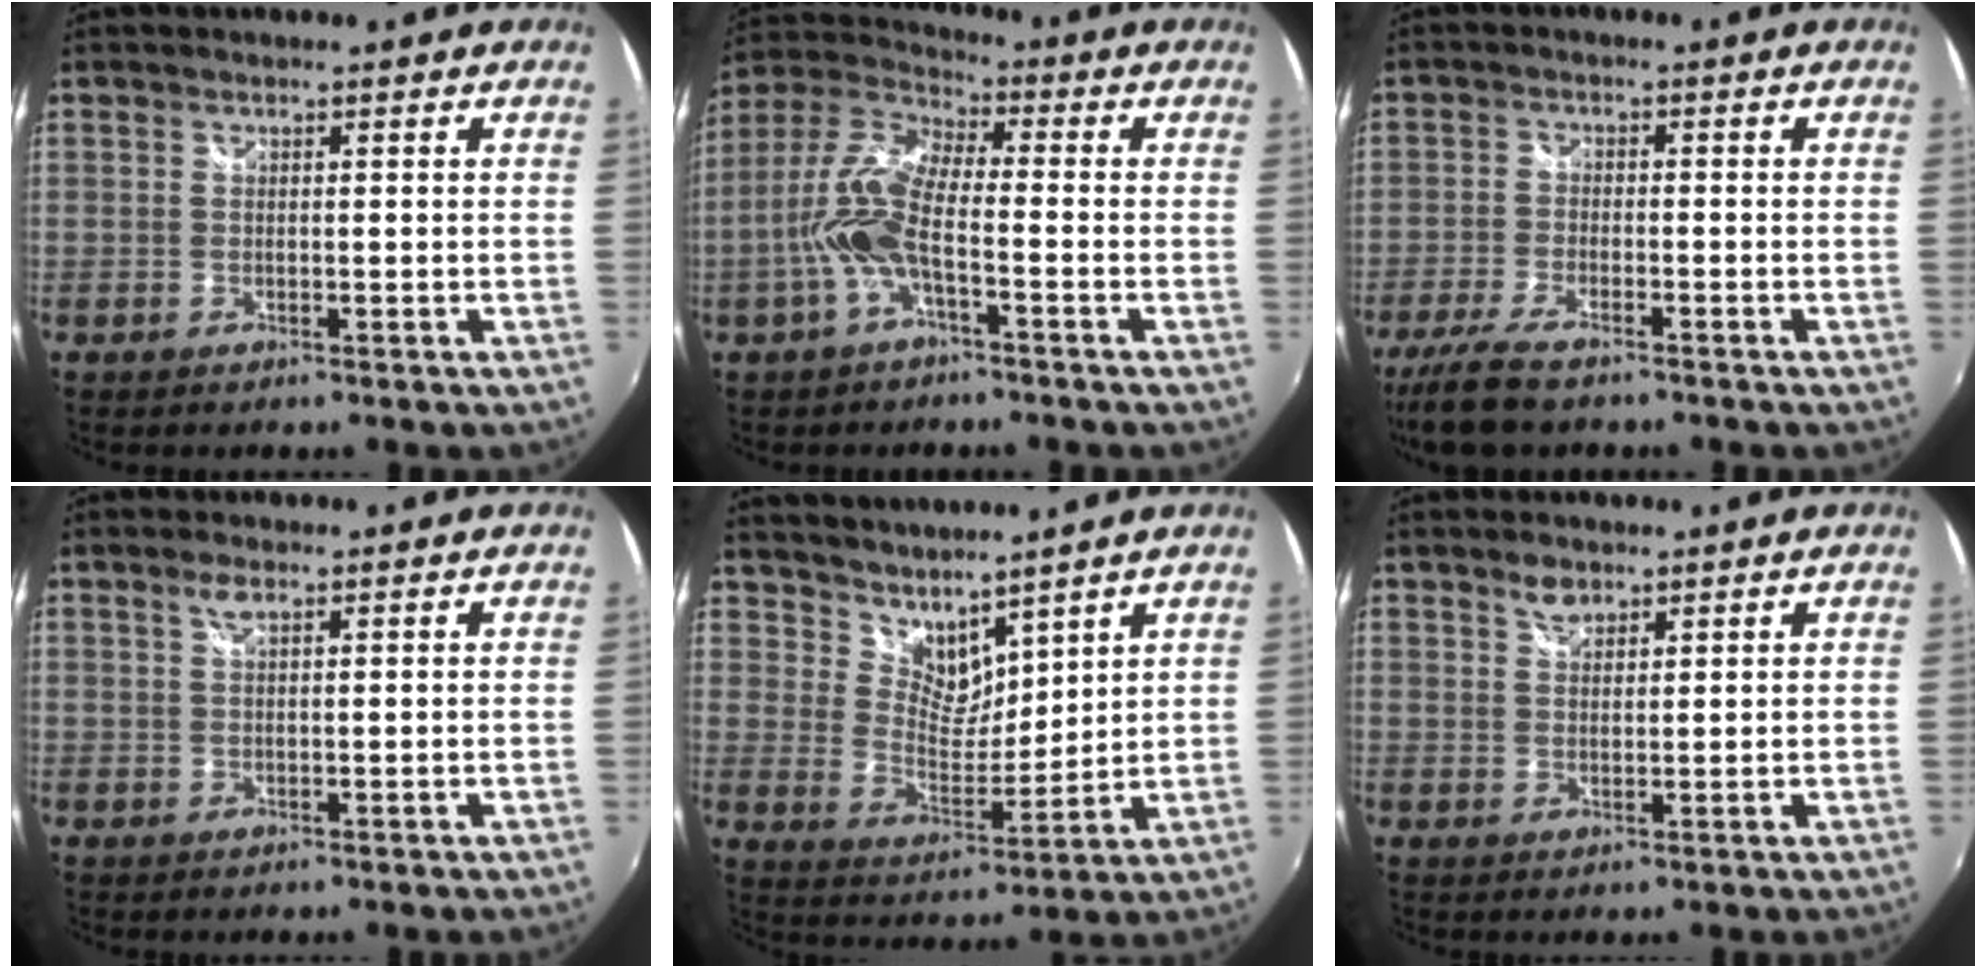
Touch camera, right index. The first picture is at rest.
{"total": 10.4, "force": [-3.2, 2.8, 9.5], "torque": [-0.210, 0.004, -0.065]}
{"total": 8.6, "force": [-6.8, 2.3, 4.7], "torque": [-0.123, -0.024, -0.128]}
{"total": 1.7, "force": [1.0, 0.5, 1.3], "torque": [-0.023, 0.003, 0.016]}
{"total": 8.6, "force": [7.4, 3.3, 2.7], "torque": [-0.044, -0.002, 0.142]}
{"total": 2.6, "force": [2.0, 1.3, 1.1], "torque": [-0.015, 0.003, 0.035]}